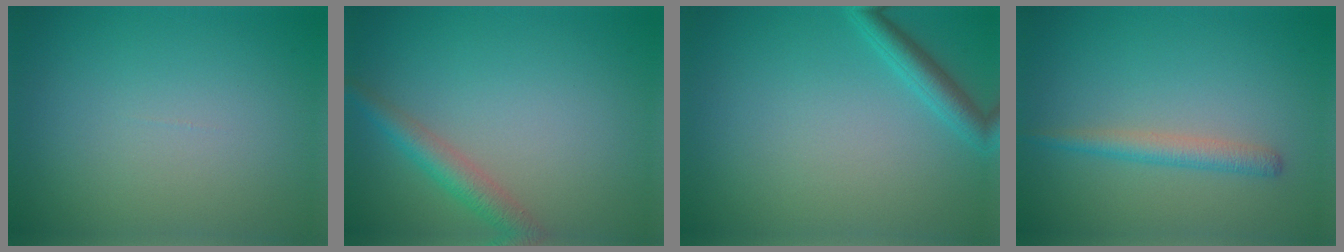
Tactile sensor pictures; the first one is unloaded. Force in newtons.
{"total": 2.8, "press": 2.8, "slide": 0.1}
{"total": 2.3, "press": 2.3, "slide": 0.2}
{"total": 2.1, "press": 2.1, "slide": 0.1}